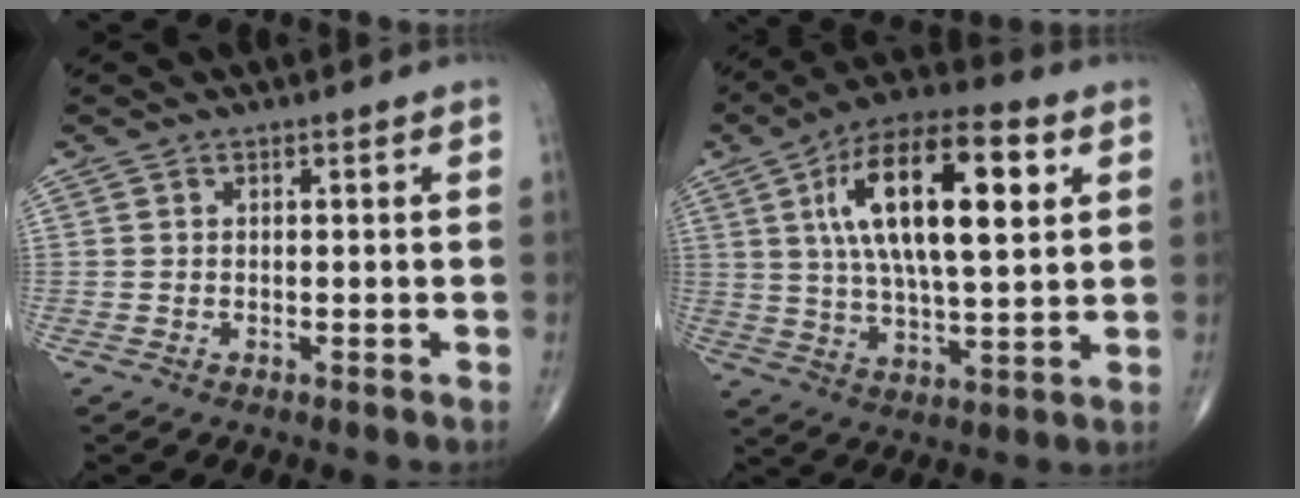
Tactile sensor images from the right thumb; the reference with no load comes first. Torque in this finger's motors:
{"motor_torque": [-0.01, 1.83, 1.97, 0.81, 0.48]}